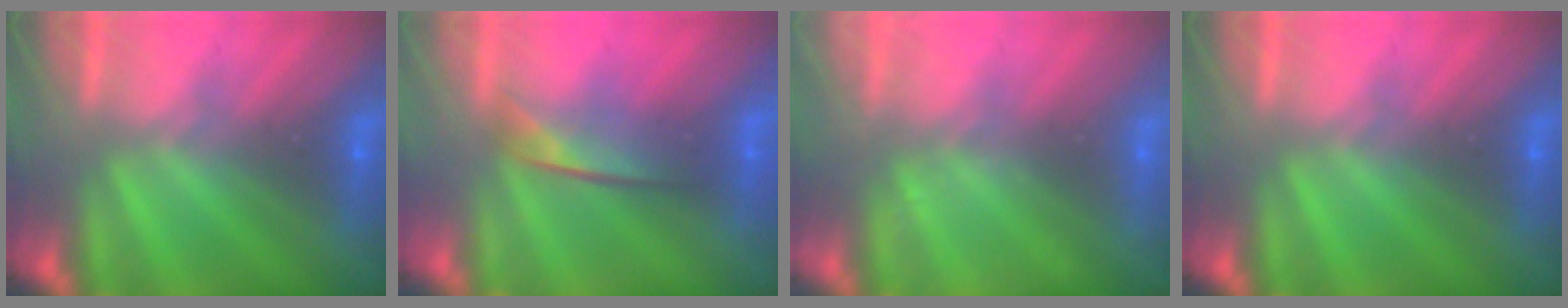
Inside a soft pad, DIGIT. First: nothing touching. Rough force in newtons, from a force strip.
{"total": 2.1}
{"total": 2.4}
{"total": 0.0}